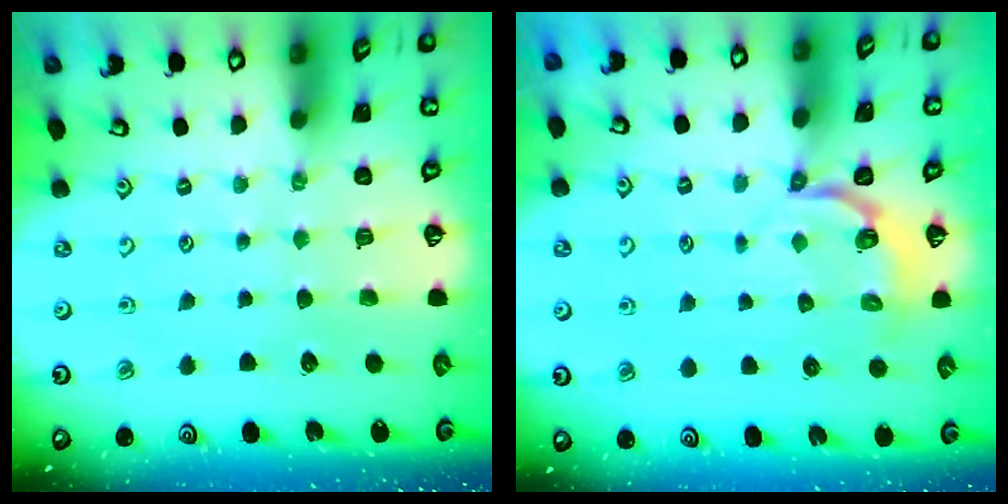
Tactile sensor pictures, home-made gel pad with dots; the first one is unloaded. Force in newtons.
{"total": 3.4, "press": 2.5, "slide": 2.3}